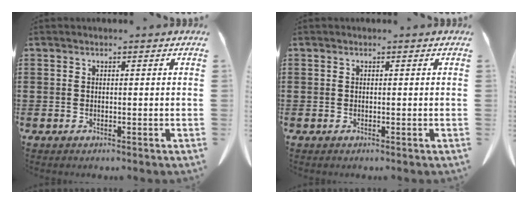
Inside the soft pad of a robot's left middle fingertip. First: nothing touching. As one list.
[{"total": 0.0}]